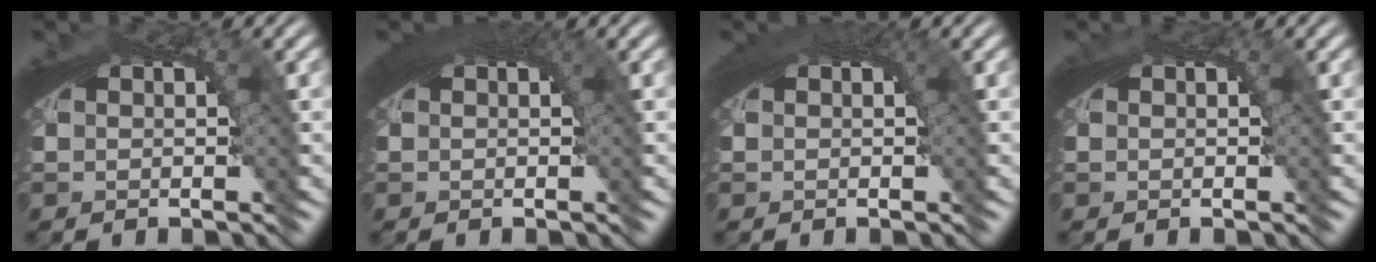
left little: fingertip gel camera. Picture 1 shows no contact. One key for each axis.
{"total": 2.3, "fx": 1.1, "fy": 0.6, "fz": 1.9, "tx": -0.017, "ty": 0.011, "tz": 0.012}
{"total": 1.7, "fx": 0.9, "fy": 0.4, "fz": 1.4, "tx": -0.011, "ty": 0.009, "tz": 0.011}
{"total": 0.0}